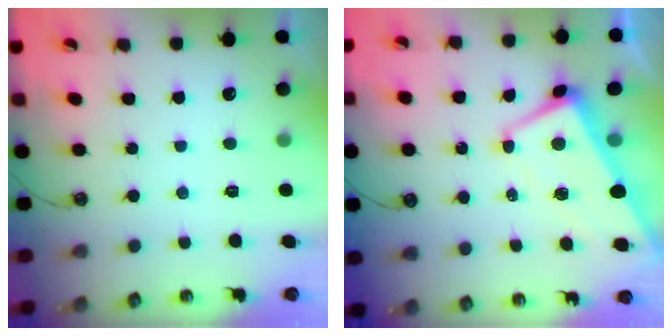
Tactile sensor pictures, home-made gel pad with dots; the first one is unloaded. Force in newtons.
{"total": 0.9, "press": 0.1, "slide": 0.8}